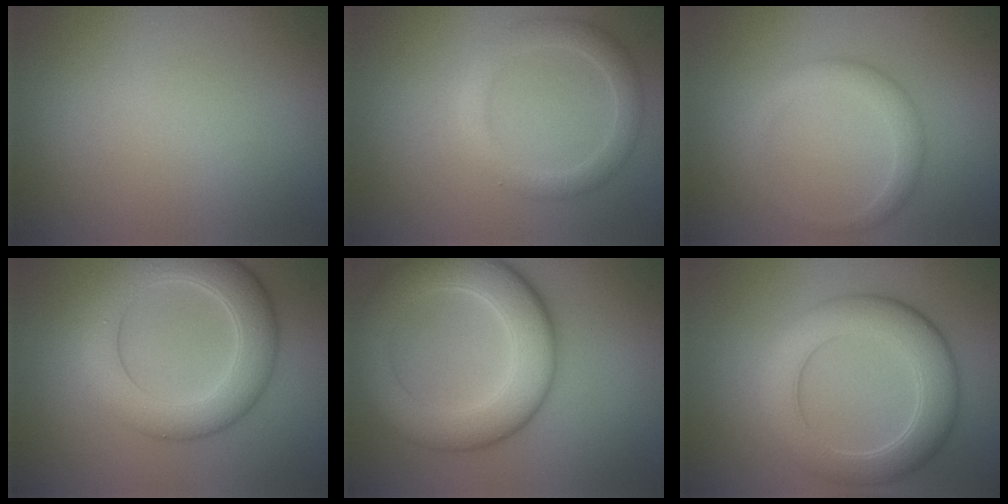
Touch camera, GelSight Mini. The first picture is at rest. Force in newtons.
{"total": 2.7, "press": 2.7, "slide": 0.1}
{"total": 2.2, "press": 2.2, "slide": 0.1}
{"total": 6.5, "press": 6.5, "slide": 0.1}
{"total": 8.0, "press": 8.0, "slide": 0.4}
{"total": 6.2, "press": 6.2, "slide": 0.7}